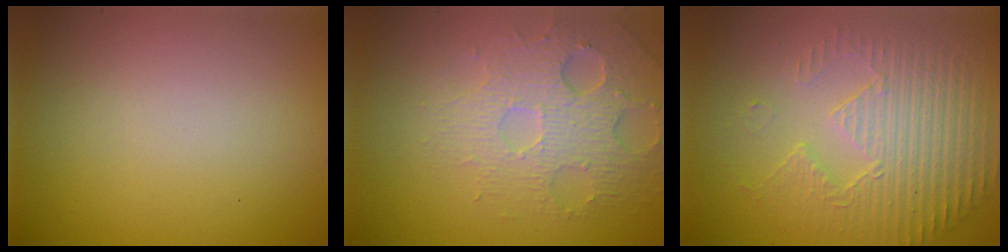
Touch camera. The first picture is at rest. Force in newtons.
{"total": 4.3, "press": 3.8, "slide": 2.0}
{"total": 4.3, "press": 3.4, "slide": 2.6}